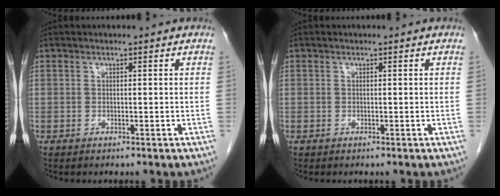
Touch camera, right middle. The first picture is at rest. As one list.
[{"total": 0.0}]